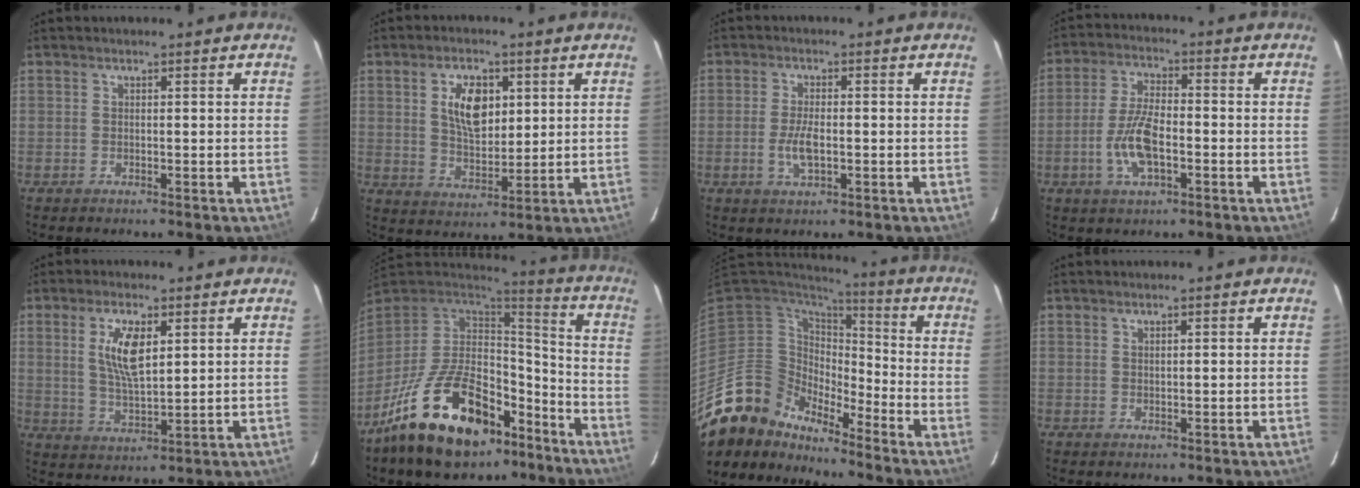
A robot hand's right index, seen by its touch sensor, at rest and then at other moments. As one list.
[{"total": 8.9, "force": [2.8, 4.8, 6.9], "torque": [-0.124, 0.008, 0.056]}, {"total": 4.7, "force": [-1.1, 1.8, 4.2], "torque": [-0.087, -0.003, -0.020]}, {"total": 9.1, "force": [-2.8, 3.7, 7.9], "torque": [-0.165, 0.002, -0.053]}, {"total": 8.1, "force": [2.7, 3.2, 6.9], "torque": [-0.130, 0.000, 0.057]}, {"total": 24.7, "force": [-15.0, 12.6, 15.1], "torque": [-0.297, 0.004, -0.226]}, {"total": 11.7, "force": [-10.5, 5.1, 0.5], "torque": [-0.019, 0.030, -0.207]}, {"total": 0.9, "force": [0.5, 0.3, 0.7], "torque": [-0.012, 0.003, 0.010]}]